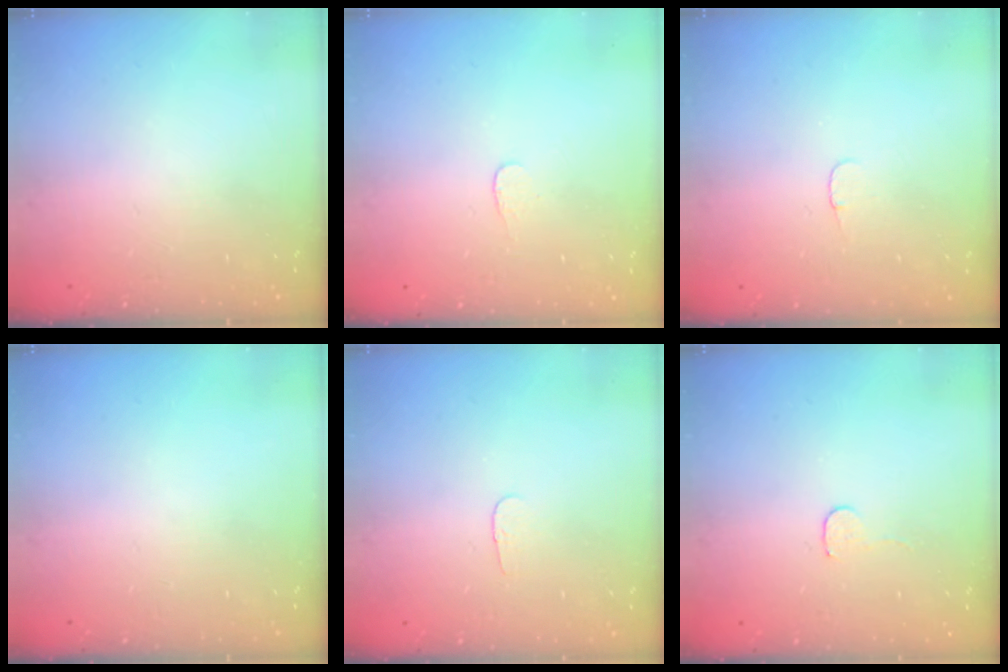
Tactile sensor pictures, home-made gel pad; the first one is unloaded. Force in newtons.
{"total": 3.0, "press": 3.0, "slide": 0.2}
{"total": 3.1, "press": 3.1, "slide": 0.3}
{"total": 0.0}
{"total": 2.8, "press": 2.8, "slide": 0.3}
{"total": 3.5, "press": 3.5, "slide": 0.3}